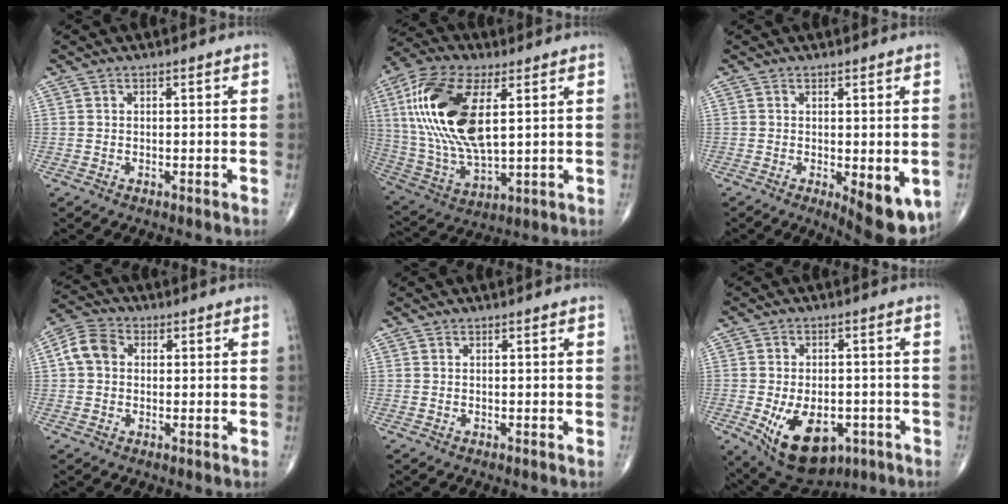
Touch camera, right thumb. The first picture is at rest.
{"total": 21.8, "force": [5.2, 10.2, 18.5], "torque": [-0.387, -0.014, 0.097]}
{"total": 8.5, "force": [-2.2, 3.1, 7.6], "torque": [-0.094, -0.020, -0.025]}
{"total": 6.3, "force": [0.7, 5.0, 3.8], "torque": [-0.072, 0.018, 0.006]}
{"total": 0.0}
{"total": 14.2, "force": [-5.4, 8.6, 10.0], "torque": [-0.145, 0.005, -0.066]}